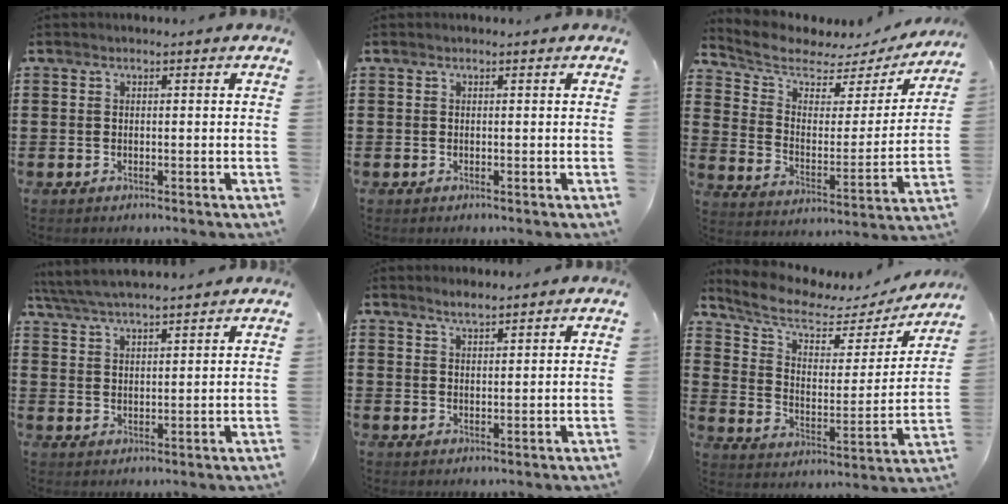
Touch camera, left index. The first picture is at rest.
{"total": 0.0}
{"total": 5.7, "force": [4.9, 2.2, 1.9], "torque": [-0.071, -0.034, 0.080]}
{"total": 4.8, "force": [4.5, 0.3, 1.5], "torque": [-0.045, -0.014, 0.081]}
{"total": 2.1, "force": [2.0, 0.2, 0.7], "torque": [-0.017, 0.004, 0.037]}
{"total": 6.9, "force": [5.4, 2.5, 3.5], "torque": [-0.095, -0.029, 0.089]}